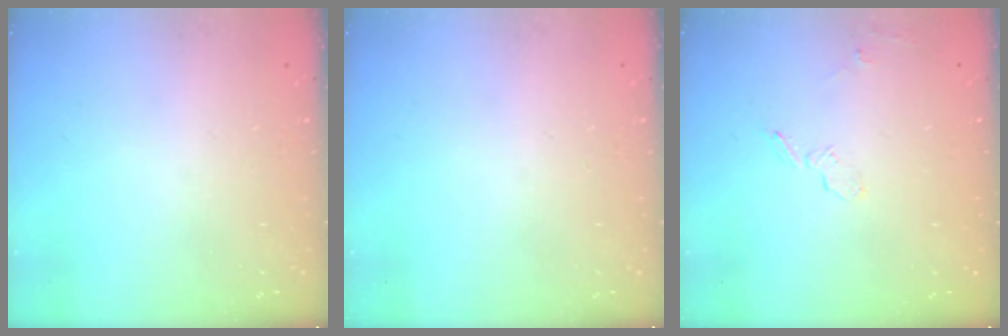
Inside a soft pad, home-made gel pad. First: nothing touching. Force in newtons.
{"total": 0.0}
{"total": 5.3, "press": 5.2, "slide": 1.2}